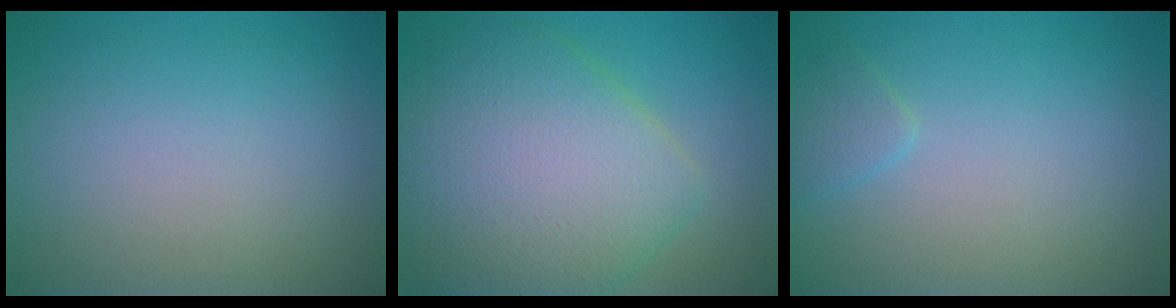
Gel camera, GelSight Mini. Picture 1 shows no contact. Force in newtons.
{"total": 9.7, "press": 9.7, "slide": 0.4}
{"total": 1.2, "press": 1.2, "slide": 0.1}